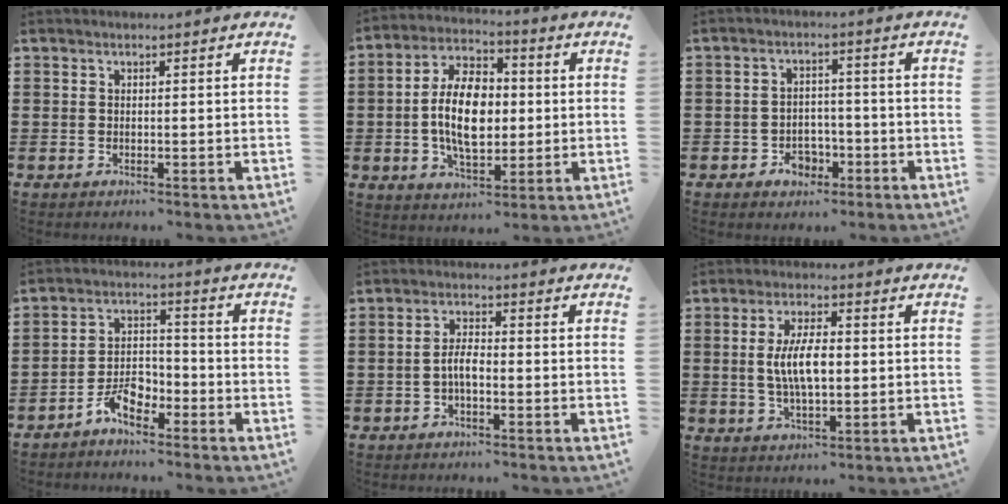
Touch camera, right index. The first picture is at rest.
{"total": 10.6, "force": [-0.2, 5.9, 8.8], "torque": [-0.173, 0.006, -0.010]}
{"total": 3.5, "force": [-2.1, 2.6, 1.3], "torque": [-0.027, 0.006, -0.042]}
{"total": 5.7, "force": [-4.1, 2.8, 2.9], "torque": [-0.065, 0.013, -0.083]}
{"total": 3.3, "force": [-1.0, 1.2, 2.9], "torque": [-0.069, 0.000, -0.023]}
{"total": 7.0, "force": [0.2, 2.7, 6.5], "torque": [-0.137, 0.003, -0.003]}